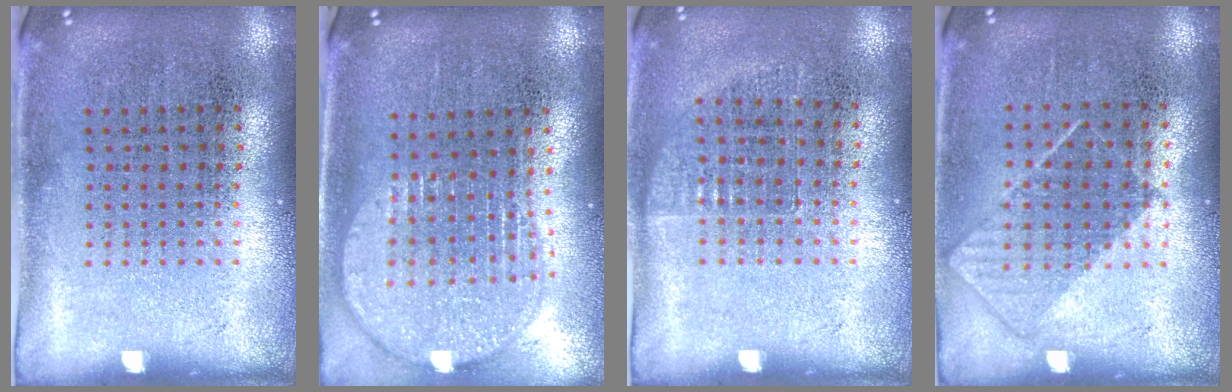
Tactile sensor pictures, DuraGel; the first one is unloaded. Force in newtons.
{"total": 1.9, "press": 1.6, "slide": 1.0}
{"total": 0.7, "press": 0.6, "slide": 0.1}
{"total": 0.8, "press": 0.7, "slide": 0.4}